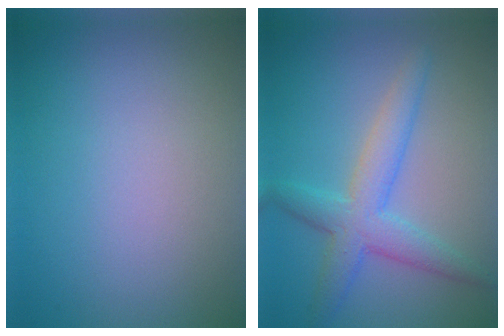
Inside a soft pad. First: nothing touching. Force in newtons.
{"total": 4.4, "press": 4.4, "slide": 0.1}